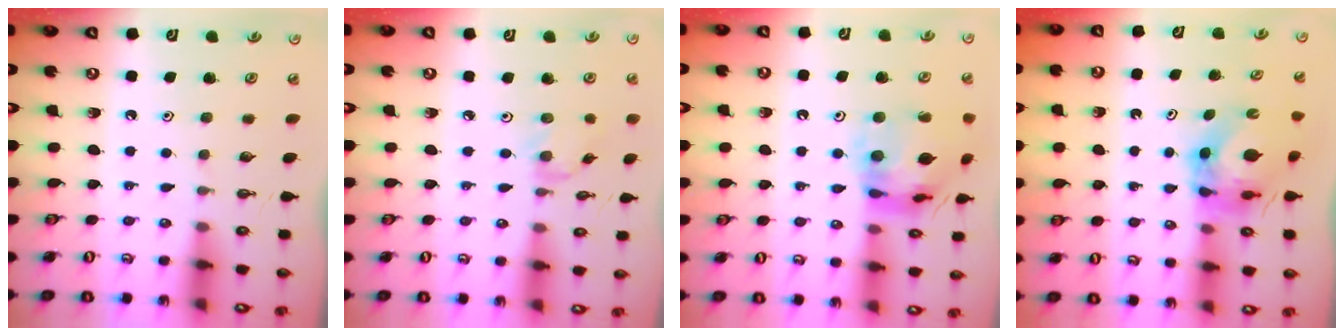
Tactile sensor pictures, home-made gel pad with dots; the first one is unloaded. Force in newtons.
{"total": 2.0, "press": 2.0, "slide": 0.3}
{"total": 16.7, "press": 16.7, "slide": 1.7}
{"total": 6.3, "press": 6.3, "slide": 0.6}